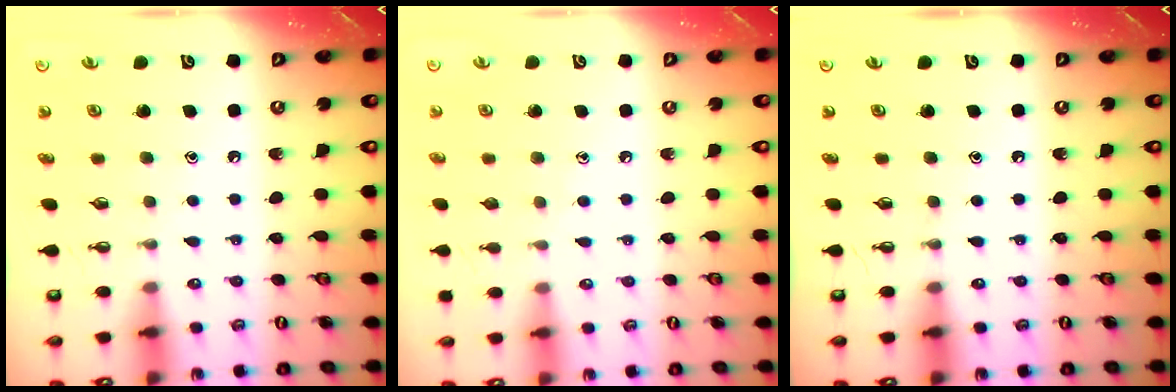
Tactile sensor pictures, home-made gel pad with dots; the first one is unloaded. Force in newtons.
{"total": 3.8, "press": 3.7, "slide": 0.4}
{"total": 0.0}